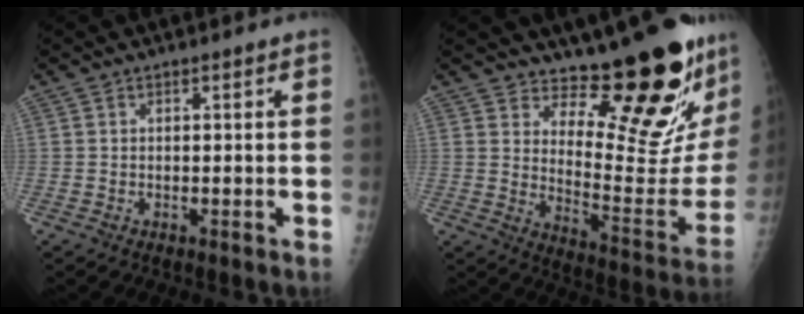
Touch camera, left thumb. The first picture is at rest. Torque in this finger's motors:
{"motor_torque": [0.42, 0.57, 0.03, -0.54, 0.05]}